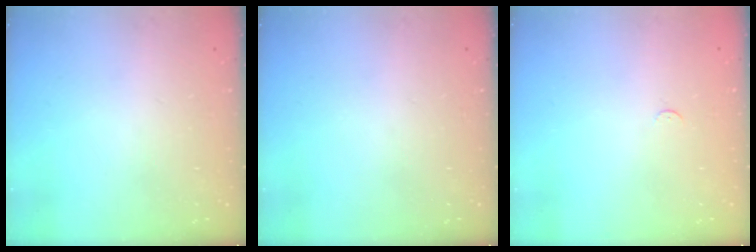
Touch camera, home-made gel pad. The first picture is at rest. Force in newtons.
{"total": 0.0}
{"total": 2.3, "press": 2.3, "slide": 0.3}